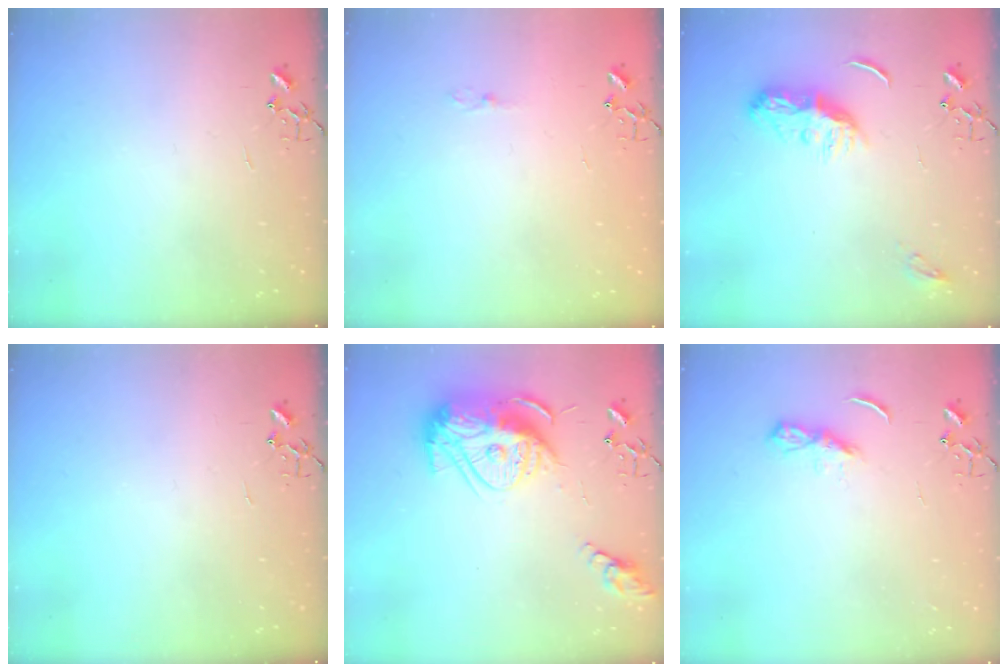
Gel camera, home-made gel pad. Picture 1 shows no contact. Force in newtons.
{"total": 2.7, "press": 2.7, "slide": 0.4}
{"total": 8.6, "press": 8.6, "slide": 0.4}
{"total": 0.0}
{"total": 16.7, "press": 16.6, "slide": 1.8}
{"total": 5.3, "press": 5.3, "slide": 0.6}